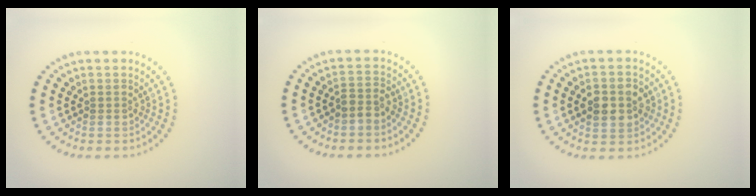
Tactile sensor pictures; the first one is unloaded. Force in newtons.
{"total": 1.4, "press": 1.2, "slide": 0.8}
{"total": 3.7, "press": 3.7, "slide": 0.2}